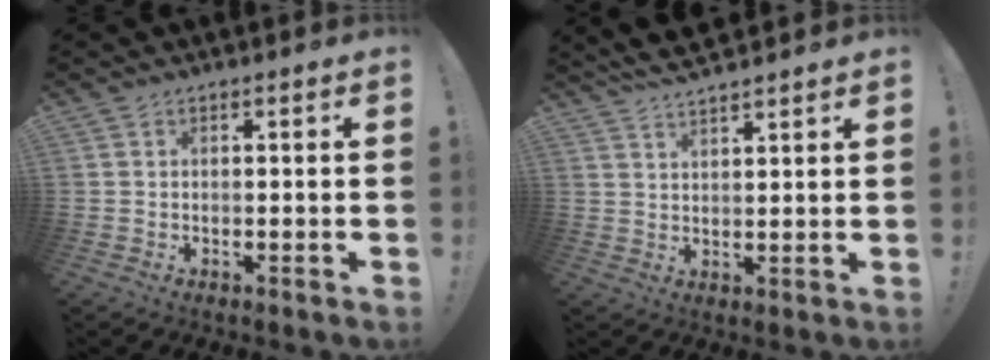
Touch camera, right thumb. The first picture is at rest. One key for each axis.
{"total": 5.2, "fx": 4.7, "fy": 1.0, "fz": 1.9, "tx": -0.041, "ty": -0.026, "tz": 0.090}